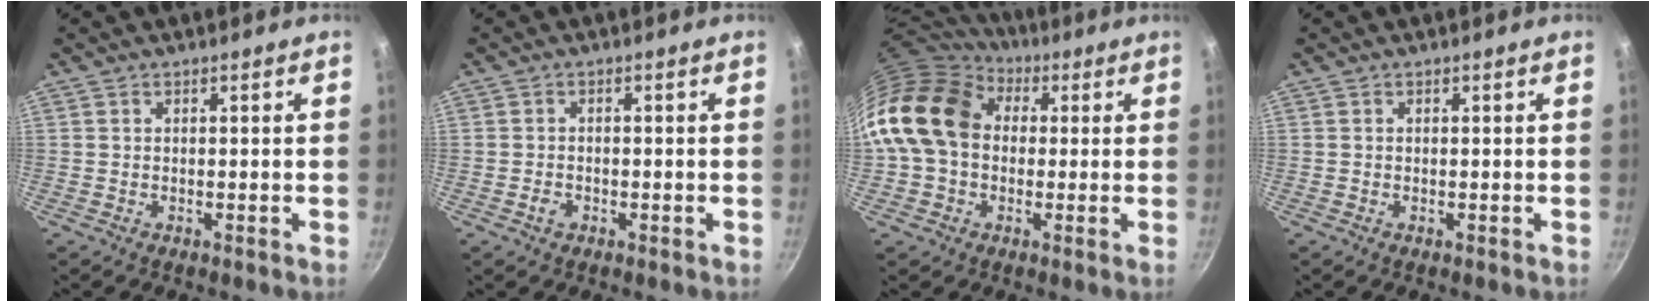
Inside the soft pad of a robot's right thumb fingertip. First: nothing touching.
{"total": 1.8, "force": [-0.8, 1.3, 0.9], "torque": [-0.017, 0.007, -0.015]}
{"total": 17.5, "force": [2.7, 13.4, 10.9], "torque": [-0.184, 0.030, 0.036]}
{"total": 0.0}